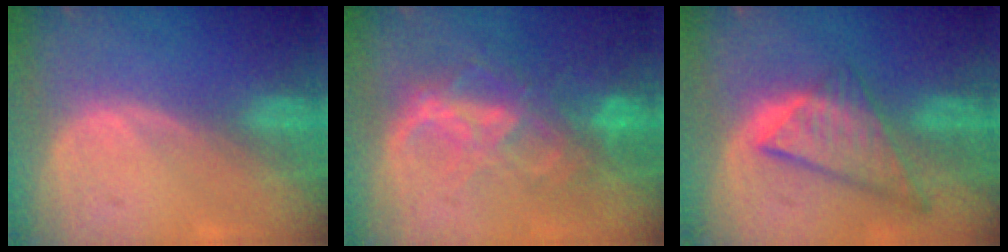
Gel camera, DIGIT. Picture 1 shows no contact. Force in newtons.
{"total": 8.8, "press": 7.5, "slide": 4.6}
{"total": 8.7, "press": 7.5, "slide": 4.5}